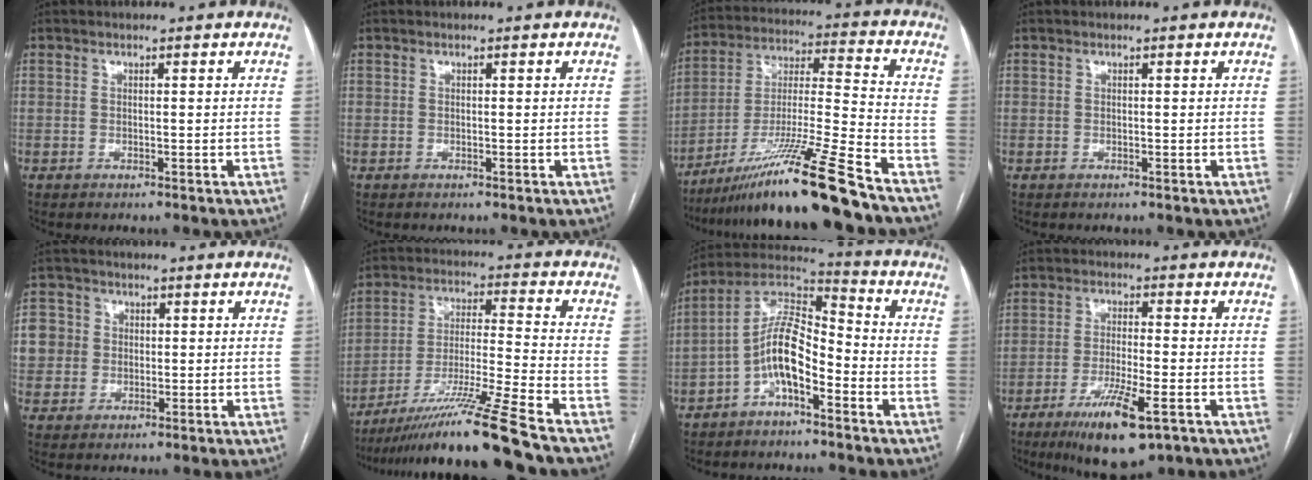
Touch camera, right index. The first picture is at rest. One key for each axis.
{"total": 0.0}
{"total": 18.8, "fx": -14.1, "fy": -1.6, "fz": 12.3, "tx": -0.238, "ty": -0.025, "tz": -0.252}
{"total": 0.0}
{"total": 7.6, "fx": 1.0, "fy": 7.4, "fz": 1.3, "tx": -0.040, "ty": 0.029, "tz": 0.028}
{"total": 16.5, "fx": -13.0, "fy": -2.6, "fz": 9.7, "tx": -0.189, "ty": -0.023, "tz": -0.229}
{"total": 10.2, "fx": -4.0, "fy": 3.5, "fz": 8.7, "tx": -0.173, "ty": 0.034, "tz": -0.075}
{"total": 10.9, "fx": -6.0, "fy": 1.9, "fz": 8.9, "tx": -0.160, "ty": -0.025, "tz": -0.094}